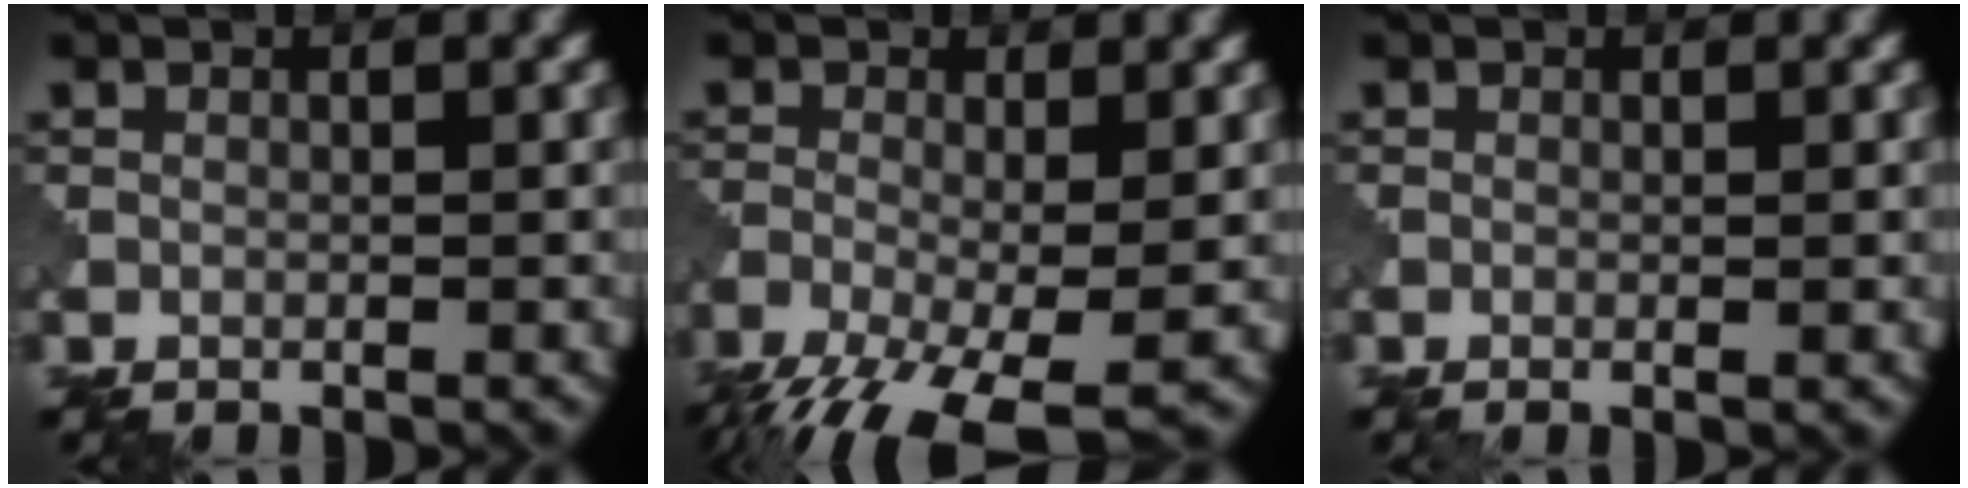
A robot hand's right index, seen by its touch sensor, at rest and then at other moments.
{"total": 9.6, "force": [-5.2, 3.4, 7.4], "torque": [-0.150, -0.033, -0.092]}
{"total": 0.6, "force": [-0.1, 0.1, 0.6], "torque": [-0.010, -0.003, -0.002]}